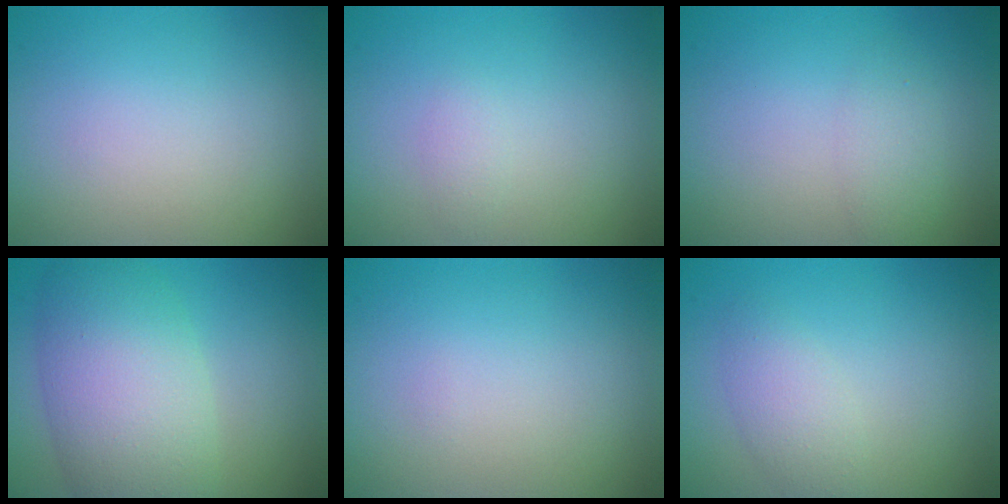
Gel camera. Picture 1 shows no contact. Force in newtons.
{"total": 0.8, "press": 0.8, "slide": 0.0}
{"total": 1.7, "press": 1.7, "slide": 0.1}
{"total": 8.6, "press": 8.6, "slide": 0.6}
{"total": 0.0}
{"total": 2.2, "press": 2.2, "slide": 0.1}